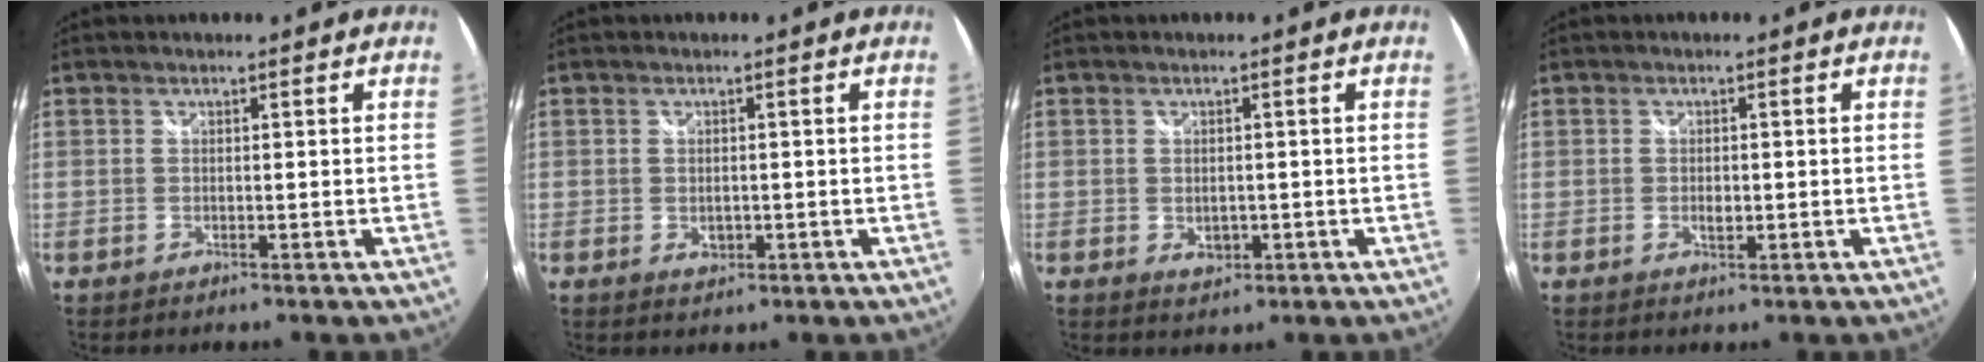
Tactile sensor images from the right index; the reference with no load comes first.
{"total": 2.2, "force": [-0.4, 1.7, 1.3], "torque": [-0.022, -0.002, -0.006]}
{"total": 3.0, "force": [-0.6, 2.2, 1.9], "torque": [-0.032, -0.005, -0.007]}
{"total": 1.7, "force": [-0.3, 1.0, 1.3], "torque": [-0.022, -0.001, -0.006]}